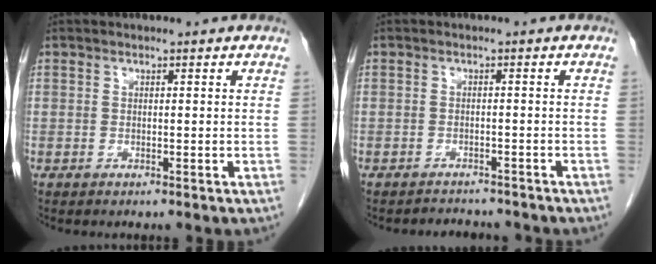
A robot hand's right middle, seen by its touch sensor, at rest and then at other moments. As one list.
[{"total": 4.5, "force": [-4.3, 1.1, 0.5], "torque": [-0.009, -0.001, -0.054]}]